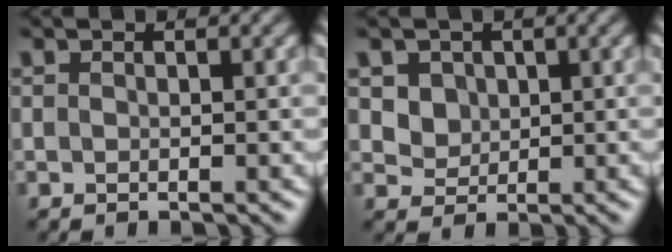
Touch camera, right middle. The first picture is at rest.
{"total": 2.7, "force": [1.5, 2.1, 0.7], "torque": [-0.030, -0.002, 0.038]}